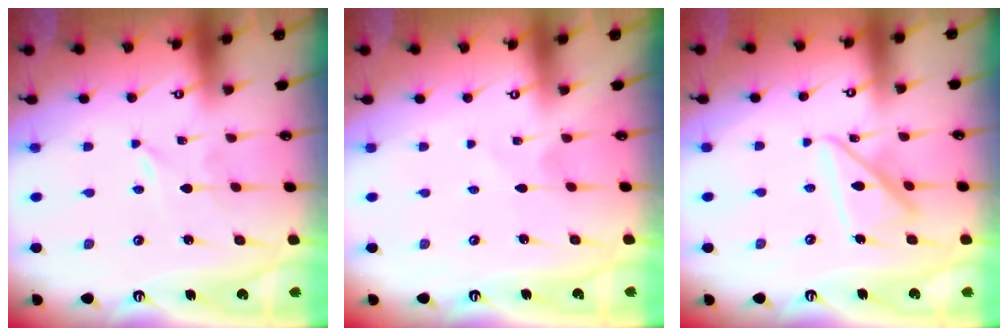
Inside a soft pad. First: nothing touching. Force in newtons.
{"total": 1.3, "press": 1.3, "slide": 0.1}
{"total": 13.5, "press": 13.5, "slide": 1.2}